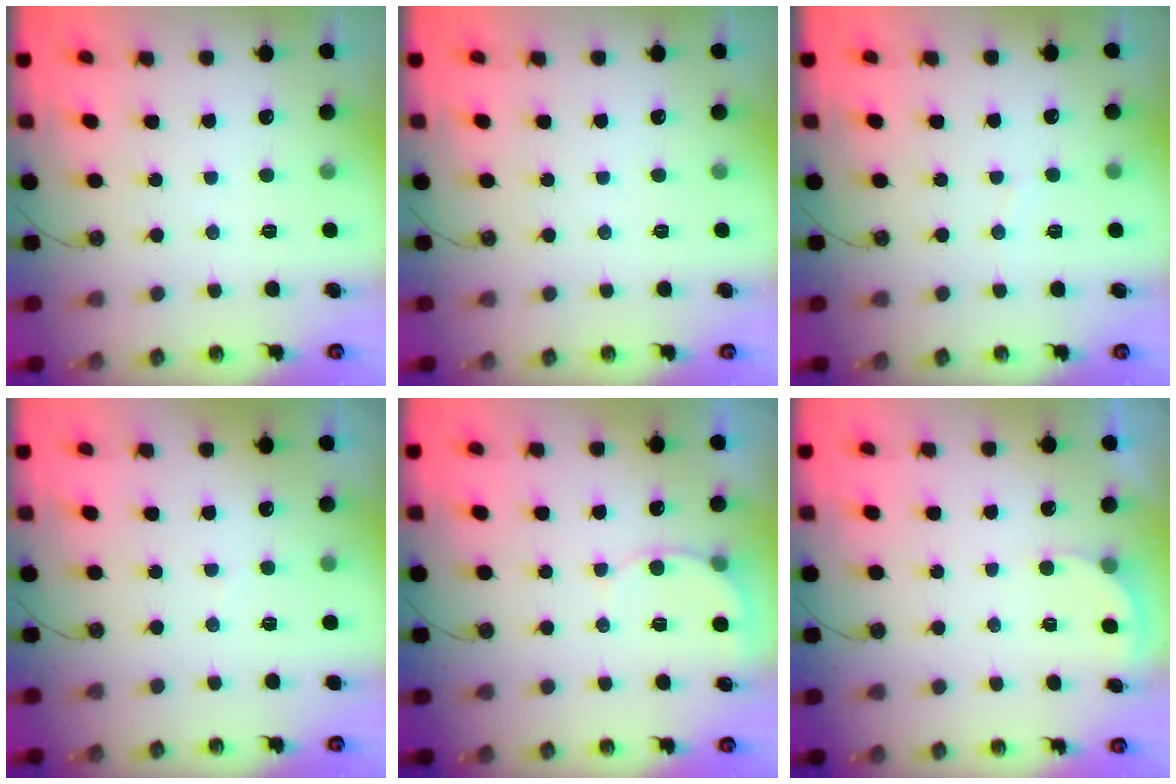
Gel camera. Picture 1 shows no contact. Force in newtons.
{"total": 0.0}
{"total": 2.9, "press": 2.9, "slide": 0.3}
{"total": 3.9, "press": 3.9, "slide": 0.4}
{"total": 5.3, "press": 5.3, "slide": 0.4}
{"total": 2.5, "press": 2.4, "slide": 0.4}